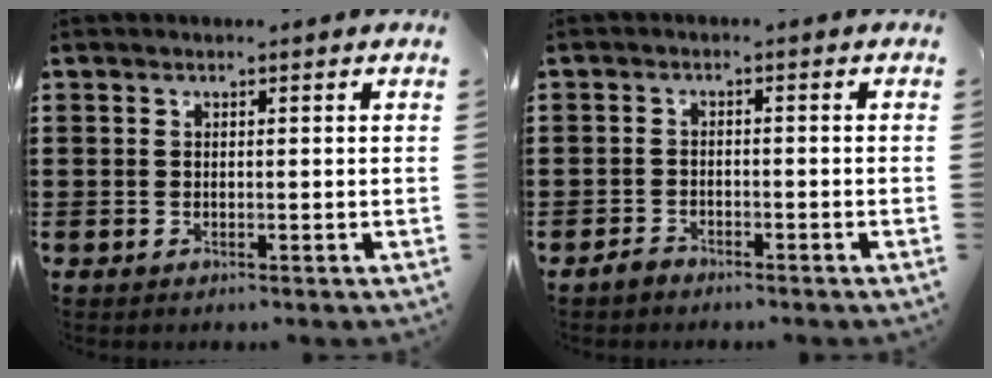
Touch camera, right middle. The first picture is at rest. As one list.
[{"total": 1.7, "force": [-1.5, 0.5, 0.6], "torque": [-0.025, -0.003, -0.033]}]